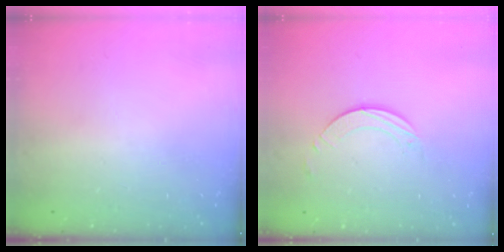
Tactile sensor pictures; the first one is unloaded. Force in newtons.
{"total": 1.9, "press": 1.9, "slide": 0.1}